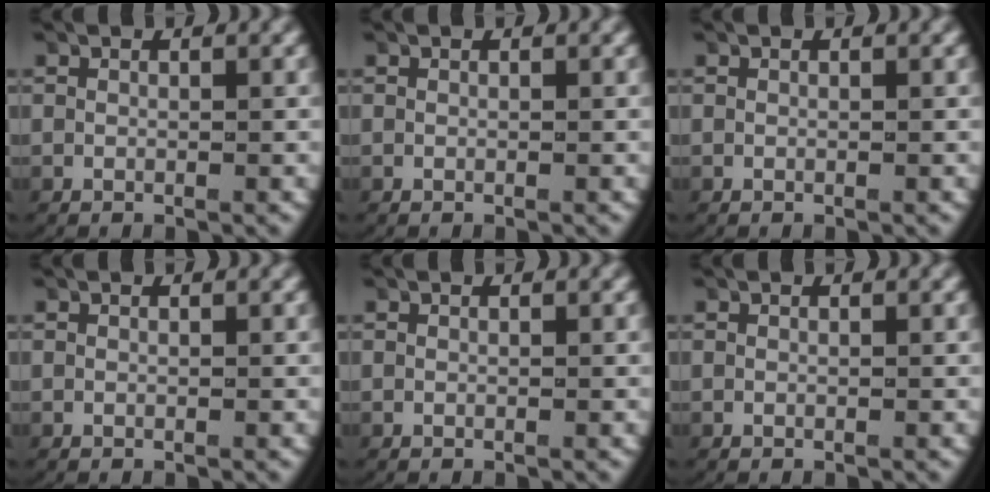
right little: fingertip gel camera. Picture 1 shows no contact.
{"total": 0.0}
{"total": 0.0}
{"total": 0.0}
{"total": 0.0}
{"total": 0.0}